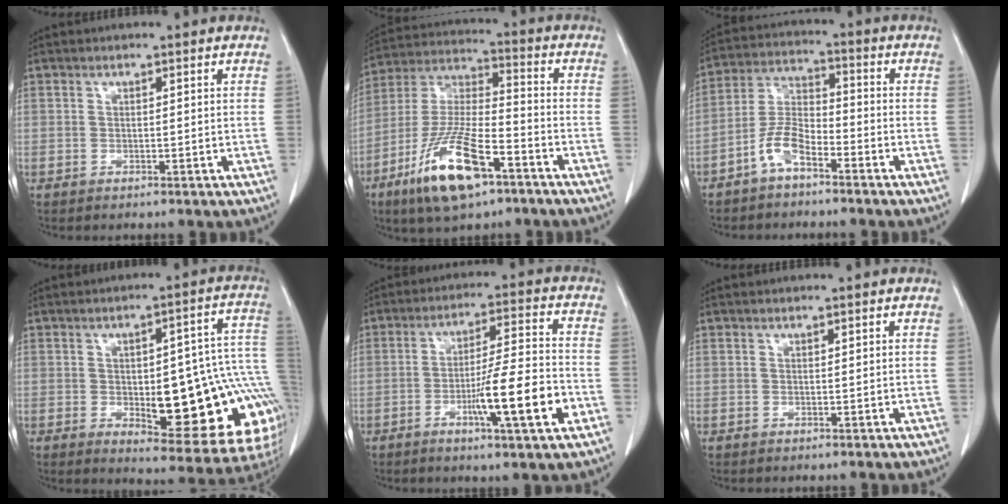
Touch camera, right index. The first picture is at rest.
{"total": 15.8, "force": [-8.7, 4.2, 12.6], "torque": [-0.263, -0.017, -0.155]}
{"total": 6.5, "force": [-4.1, 2.5, 4.3], "torque": [-0.105, 0.013, -0.086]}
{"total": 21.5, "force": [-3.5, 6.4, 20.2], "torque": [-0.173, 0.029, -0.022]}
{"total": 12.1, "force": [-4.3, 0.2, 11.2], "torque": [-0.187, -0.008, -0.072]}
{"total": 0.0}